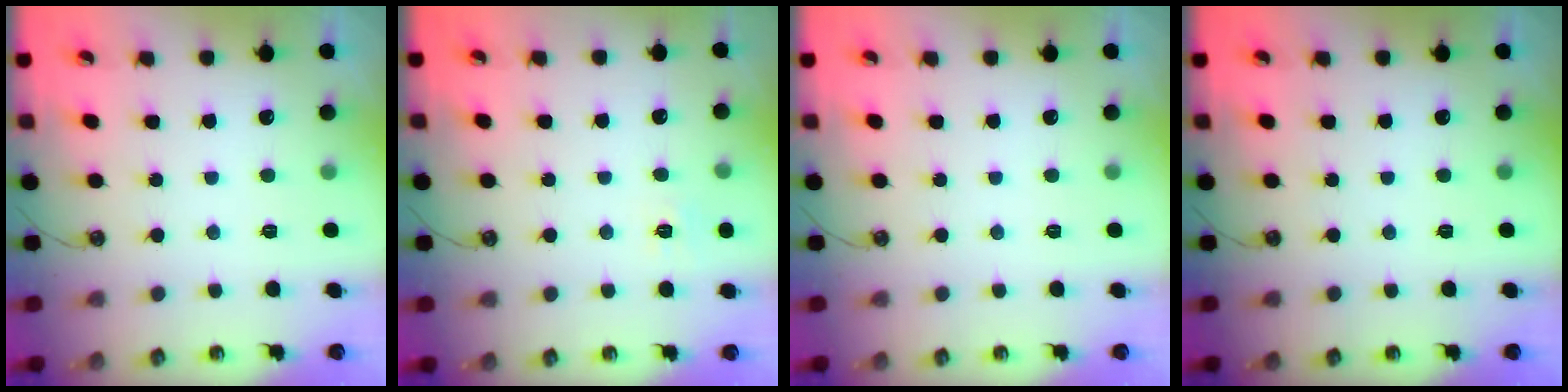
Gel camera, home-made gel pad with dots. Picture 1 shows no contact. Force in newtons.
{"total": 5.0, "press": 4.9, "slide": 0.6}
{"total": 0.0}
{"total": 0.0}